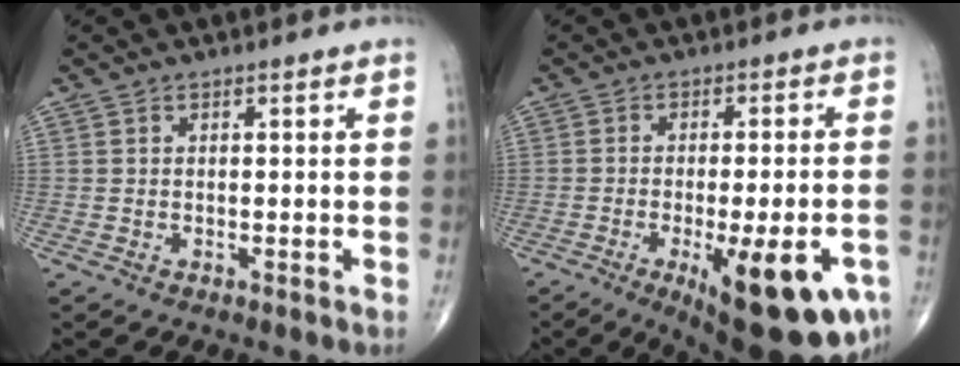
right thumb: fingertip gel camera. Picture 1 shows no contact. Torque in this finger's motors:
{"motor_torque": [2.09, 1.89, 0.91, -1.02, 0.38]}